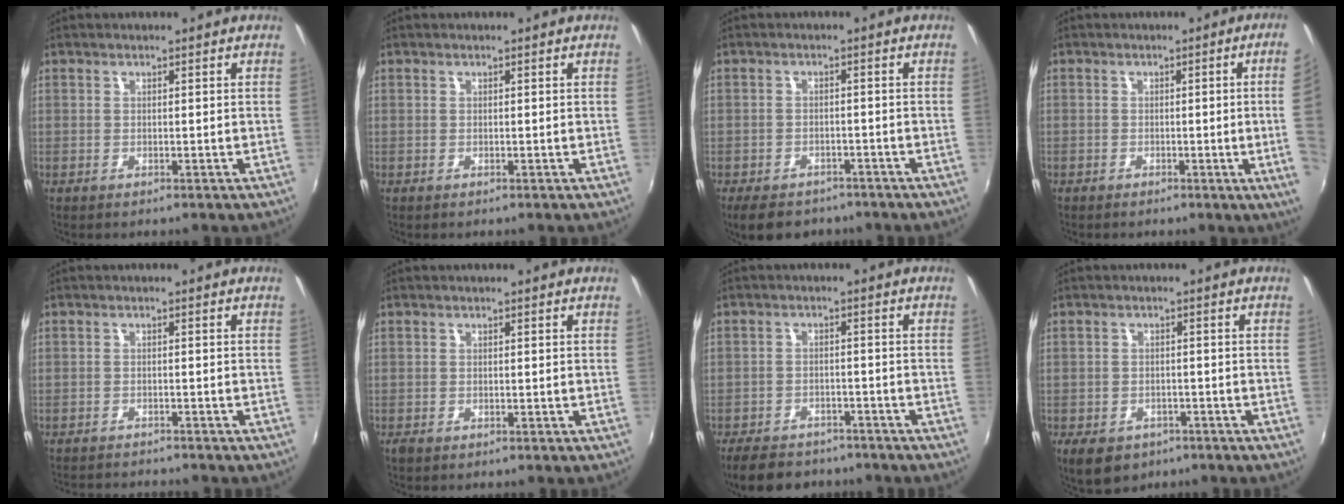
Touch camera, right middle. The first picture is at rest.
{"total": 0.0}
{"total": 8.1, "force": [-6.2, 4.1, 3.3], "torque": [-0.074, -0.012, -0.093]}
{"total": 8.3, "force": [-0.4, -1.2, 8.1], "torque": [-0.089, -0.005, -0.003]}
{"total": 5.7, "force": [-5.5, 0.6, 1.5], "torque": [-0.044, -0.011, -0.087]}
{"total": 0.7, "force": [-0.5, 0.3, 0.4], "torque": [-0.008, -0.003, -0.010]}
{"total": 11.0, "force": [-9.0, 4.8, 4.2], "torque": [-0.102, -0.007, -0.135]}
{"total": 6.9, "force": [-4.1, 4.5, 3.2], "torque": [-0.071, -0.015, -0.059]}